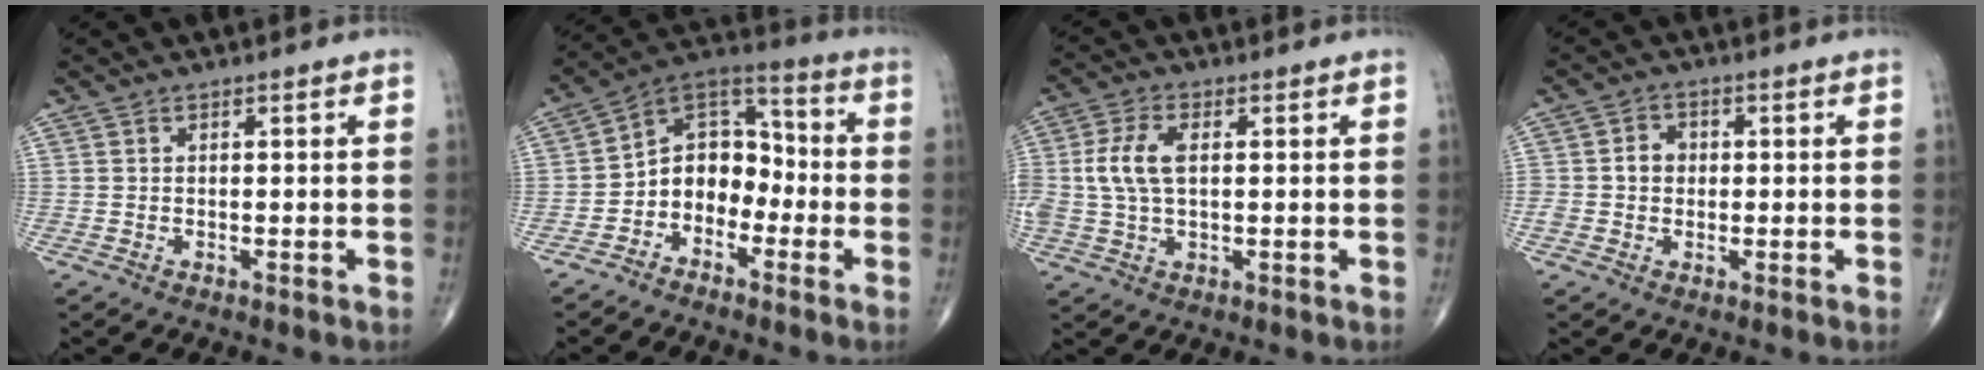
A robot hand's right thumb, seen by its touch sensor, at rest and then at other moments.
{"total": 10.4, "force": [-3.2, 8.0, 5.9], "torque": [-0.057, 0.064, -0.074]}
{"total": 7.5, "force": [0.8, 4.1, 6.2], "torque": [-0.144, 0.009, 0.016]}
{"total": 3.9, "force": [0.0, 3.4, 1.9], "torque": [-0.018, 0.010, -0.004]}